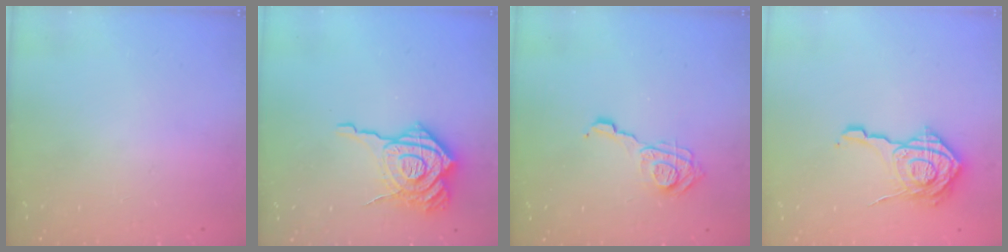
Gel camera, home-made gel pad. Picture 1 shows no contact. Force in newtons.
{"total": 19.3, "press": 19.2, "slide": 2.0}
{"total": 10.4, "press": 10.4, "slide": 0.4}
{"total": 15.0, "press": 15.0, "slide": 0.6}